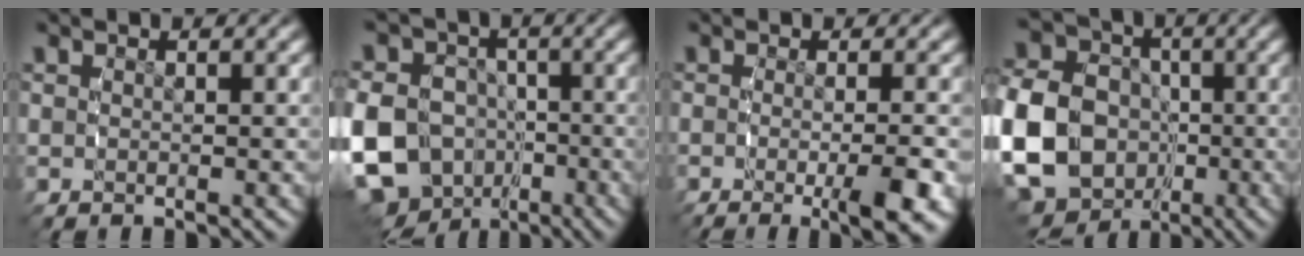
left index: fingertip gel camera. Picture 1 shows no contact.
{"total": 12.7, "force": [-3.4, 11.5, 4.3], "torque": [-0.111, -0.059, -0.060]}
{"total": 3.4, "force": [-1.8, 0.0, 2.8], "torque": [-0.045, -0.004, -0.032]}
{"total": 14.7, "force": [-3.3, 13.3, 5.5], "torque": [-0.153, -0.056, -0.053]}